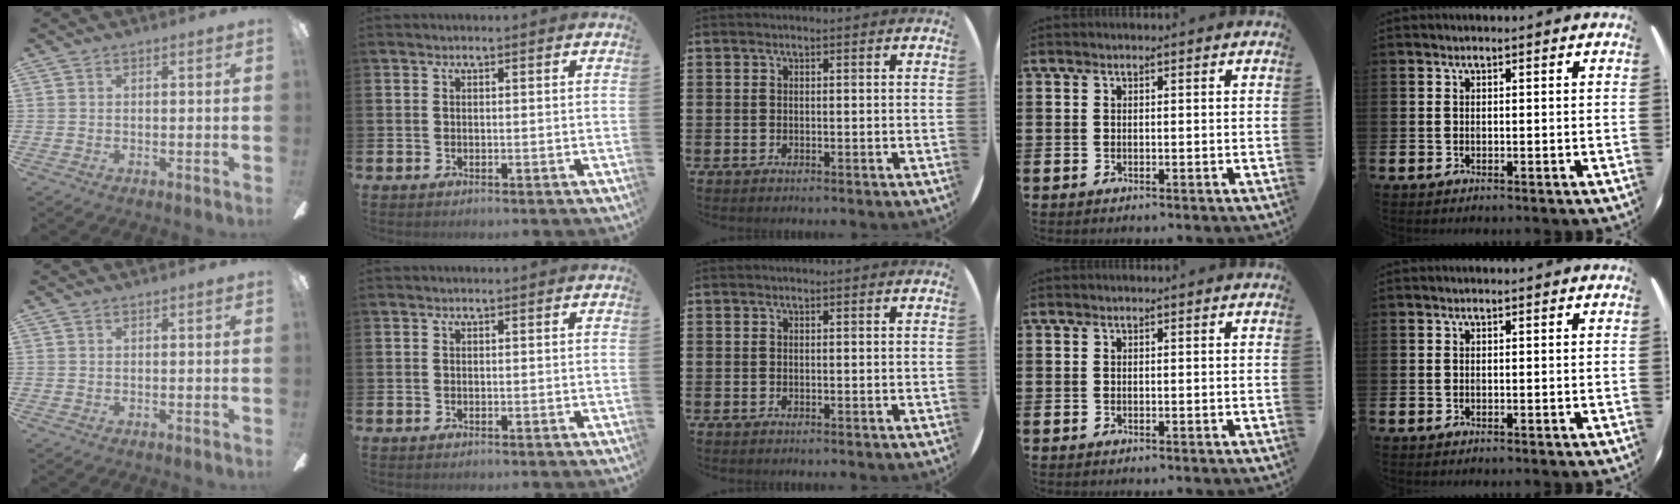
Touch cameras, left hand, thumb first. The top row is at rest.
{}